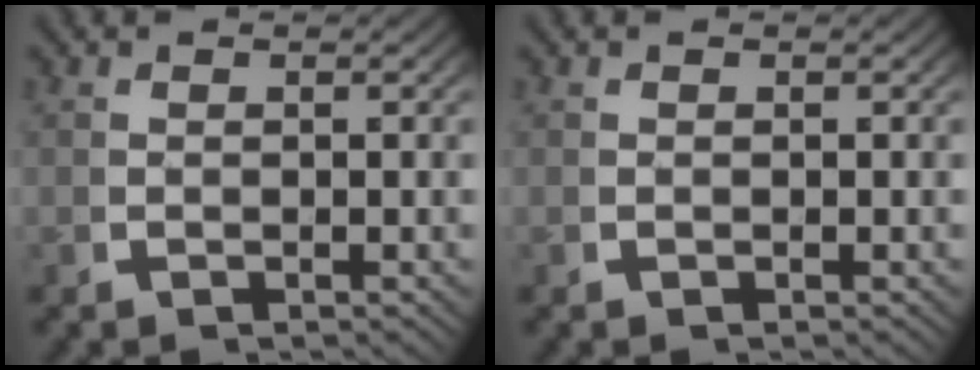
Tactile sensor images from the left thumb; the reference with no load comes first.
{"total": 0.0}